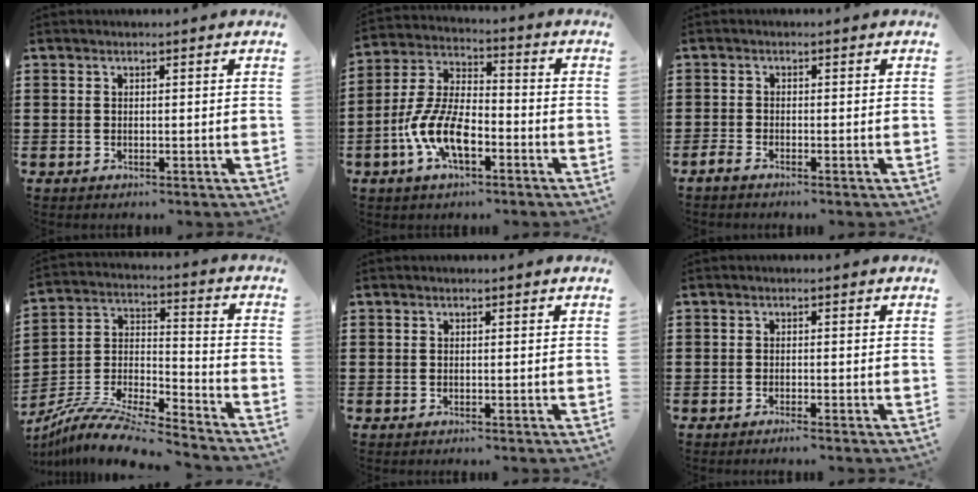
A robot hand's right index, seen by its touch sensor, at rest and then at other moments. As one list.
[{"total": 9.3, "force": [-4.1, 4.1, 7.3], "torque": [-0.178, -0.007, -0.081]}, {"total": 1.2, "force": [-1.1, 0.2, 0.5], "torque": [-0.018, -0.003, -0.023]}, {"total": 9.3, "force": [-8.6, 1.3, 3.3], "torque": [-0.070, 0.006, -0.173]}, {"total": 0.0}, {"total": 0.8, "force": [-0.6, 0.0, 0.5], "torque": [-0.010, -0.002, -0.010]}]